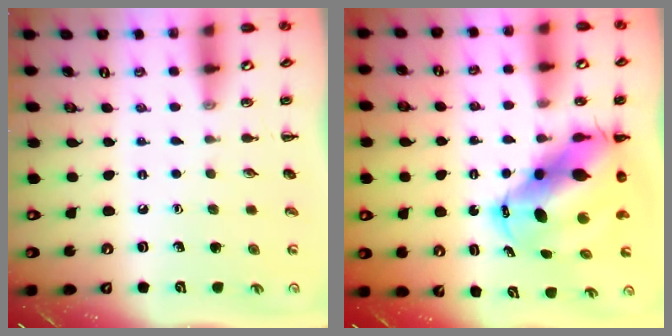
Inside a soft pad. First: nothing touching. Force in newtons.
{"total": 13.3, "press": 12.8, "slide": 3.6}